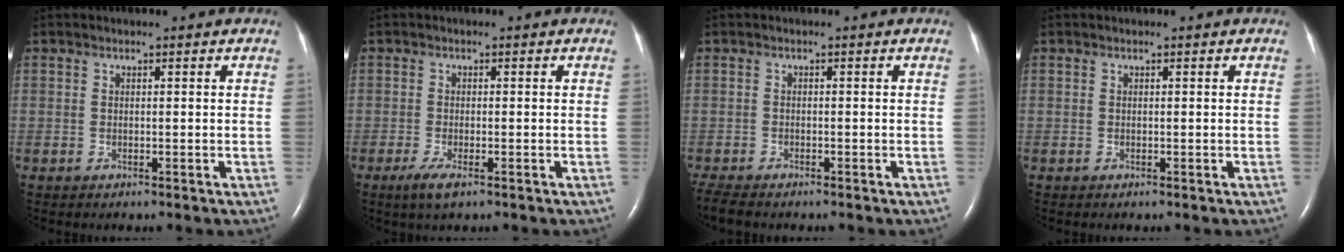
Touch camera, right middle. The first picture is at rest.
{"total": 2.8, "force": [-1.6, 0.6, 2.2], "torque": [-0.053, -0.007, -0.031]}
{"total": 3.7, "force": [-3.2, 0.8, 1.6], "torque": [-0.039, -0.014, -0.055]}
{"total": 0.0}